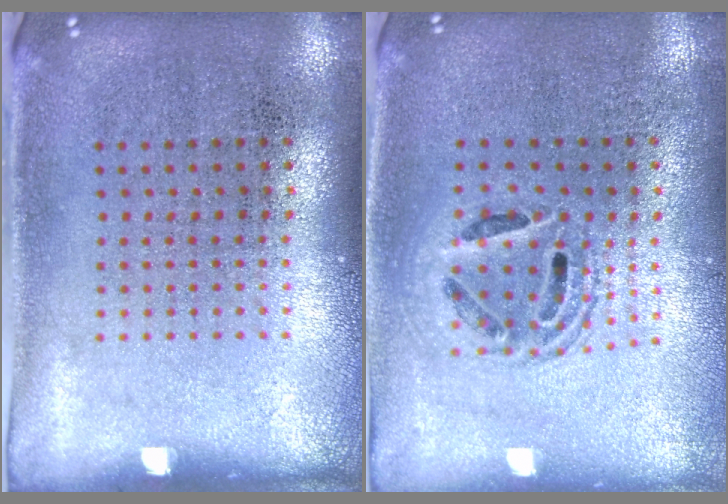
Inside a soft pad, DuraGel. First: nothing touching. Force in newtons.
{"total": 1.3, "press": 1.2, "slide": 0.5}